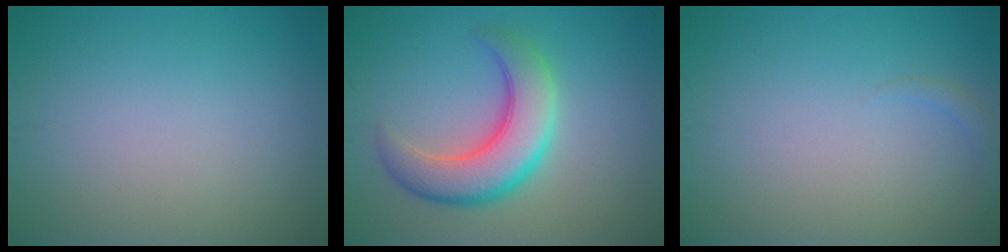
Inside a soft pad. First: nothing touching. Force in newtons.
{"total": 6.5, "press": 6.5, "slide": 0.4}
{"total": 0.8, "press": 0.8, "slide": 0.1}